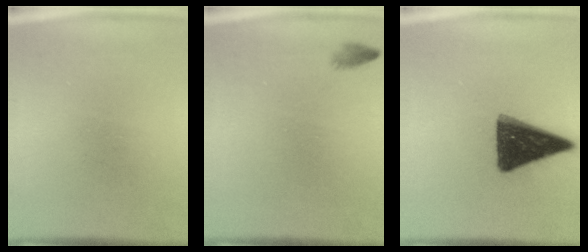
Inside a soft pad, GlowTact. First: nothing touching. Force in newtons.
{"total": 0.8}
{"total": 15.4}